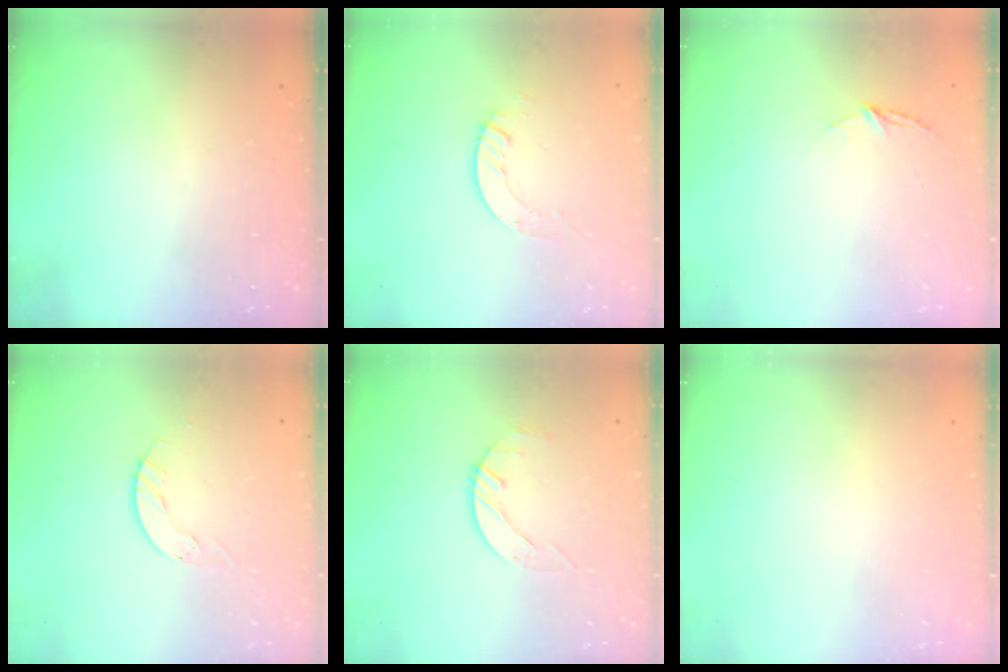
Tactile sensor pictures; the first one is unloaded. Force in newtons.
{"total": 3.8, "press": 3.8, "slide": 0.4}
{"total": 4.8, "press": 4.8, "slide": 0.5}
{"total": 4.0, "press": 4.0, "slide": 0.4}
{"total": 1.4, "press": 1.4, "slide": 0.2}
{"total": 0.0}